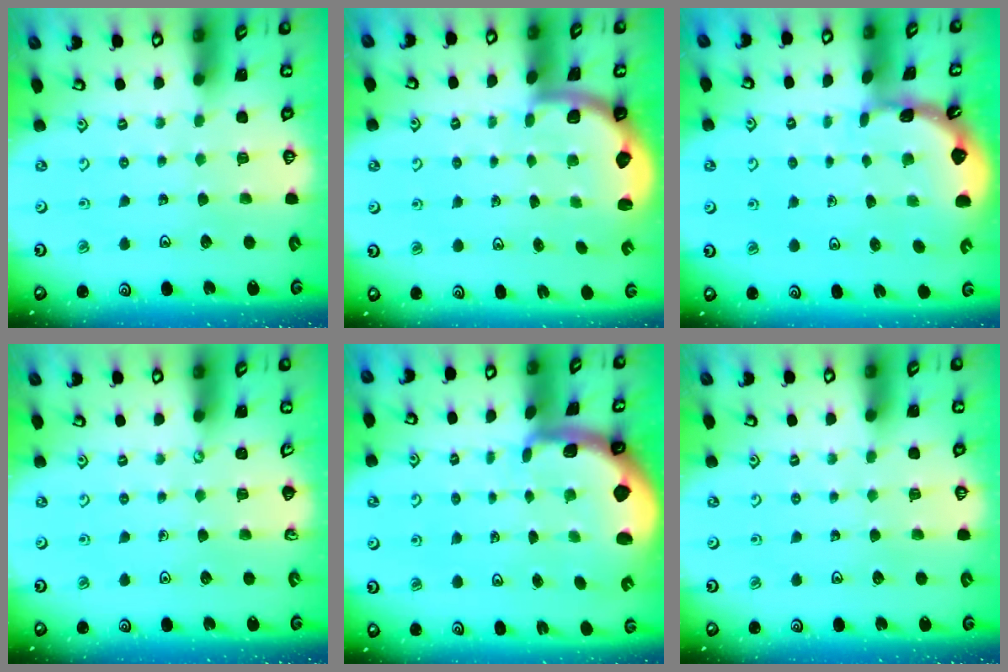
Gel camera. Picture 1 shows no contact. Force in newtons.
{"total": 1.9, "press": 1.8, "slide": 0.5}
{"total": 1.6, "press": 1.5, "slide": 0.1}
{"total": 0.0}
{"total": 1.7, "press": 1.6, "slide": 0.4}
{"total": 0.0}